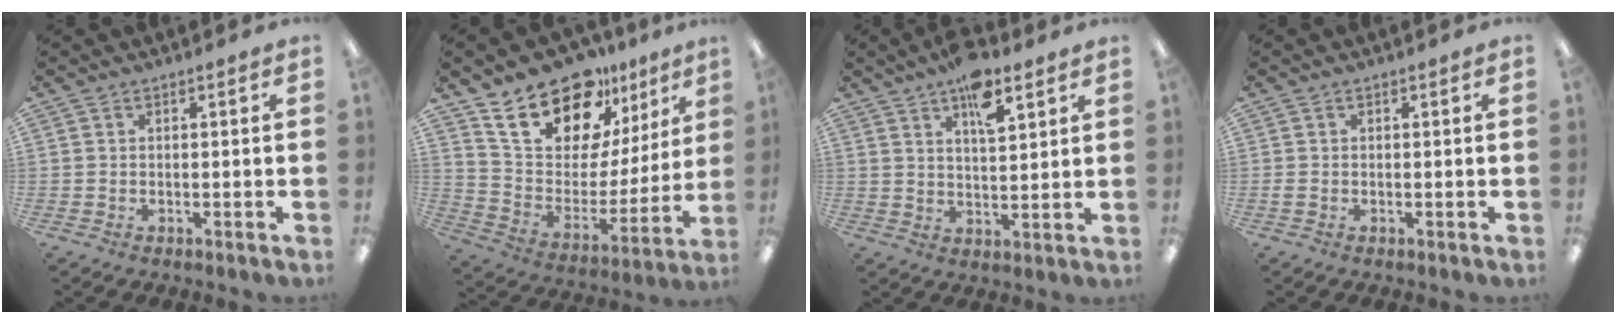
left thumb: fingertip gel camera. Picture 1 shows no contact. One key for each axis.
{"total": 21.0, "fx": 16.0, "fy": 10.2, "fz": 9.1, "tx": -0.169, "ty": -0.105, "tz": 0.288}
{"total": 9.3, "fx": 6.0, "fy": 3.8, "fz": 6.1, "tx": -0.086, "ty": -0.028, "tz": 0.099}
{"total": 1.0, "fx": 0.0, "fy": 0.5, "fz": 0.8, "tx": -0.016, "ty": 0.002, "tz": -0.001}